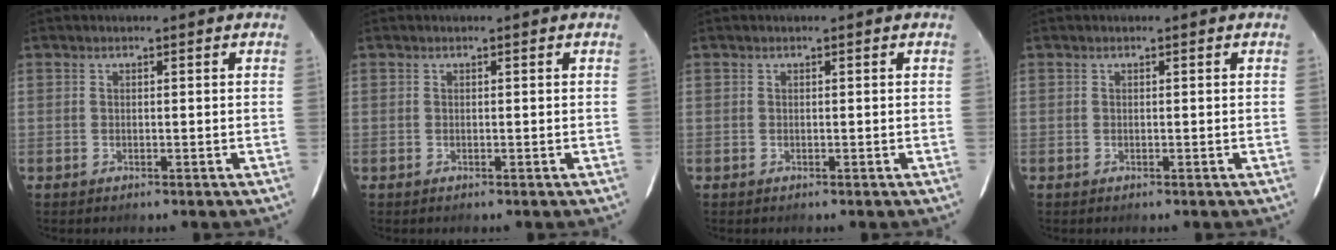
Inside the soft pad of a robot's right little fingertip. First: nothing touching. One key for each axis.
{"total": 0.0}
{"total": 0.0}
{"total": 0.0}